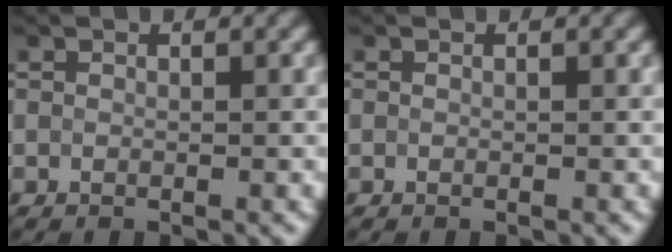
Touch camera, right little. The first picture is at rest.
{"total": 0.0}